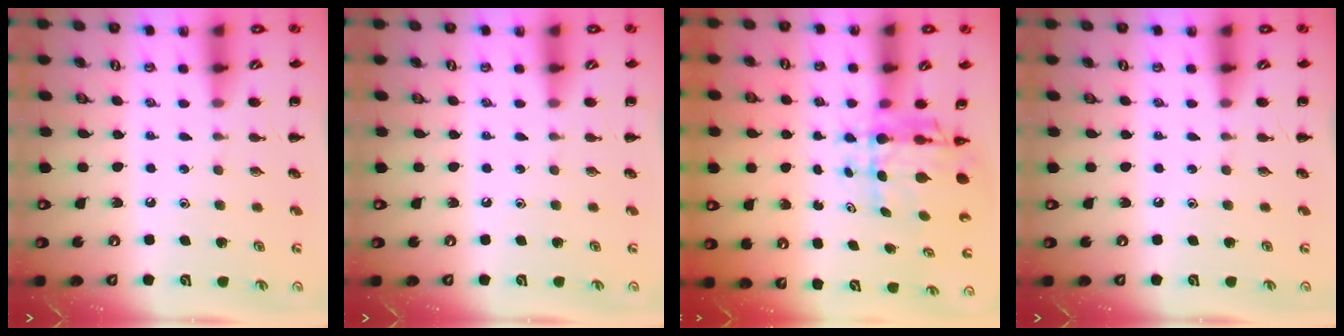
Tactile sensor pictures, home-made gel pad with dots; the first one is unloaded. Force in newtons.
{"total": 0.0}
{"total": 6.5, "press": 5.9, "slide": 2.6}
{"total": 0.0}